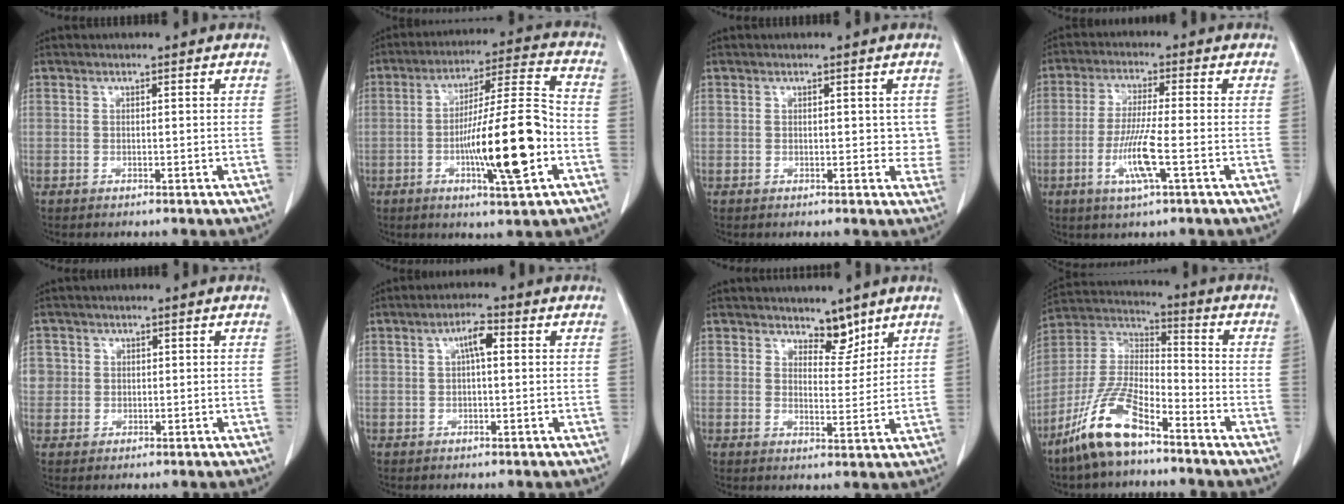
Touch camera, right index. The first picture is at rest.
{"total": 14.9, "force": [-3.9, 1.0, 14.4], "torque": [-0.237, 0.002, -0.061]}
{"total": 3.0, "force": [0.5, 1.9, 2.2], "torque": [-0.012, 0.001, 0.004]}
{"total": 7.6, "force": [-2.4, -0.1, 7.2], "torque": [-0.141, -0.010, -0.047]}
{"total": 3.1, "force": [0.6, 3.0, 0.3], "torque": [0.012, 0.007, 0.014]}
{"total": 3.5, "force": [0.8, 0.9, 3.3], "torque": [-0.060, 0.011, 0.011]}
{"total": 4.2, "force": [3.4, 1.8, 1.5], "torque": [-0.014, -0.007, 0.057]}
{"total": 12.9, "force": [-8.8, 3.3, 8.8], "torque": [-0.194, -0.003, -0.172]}